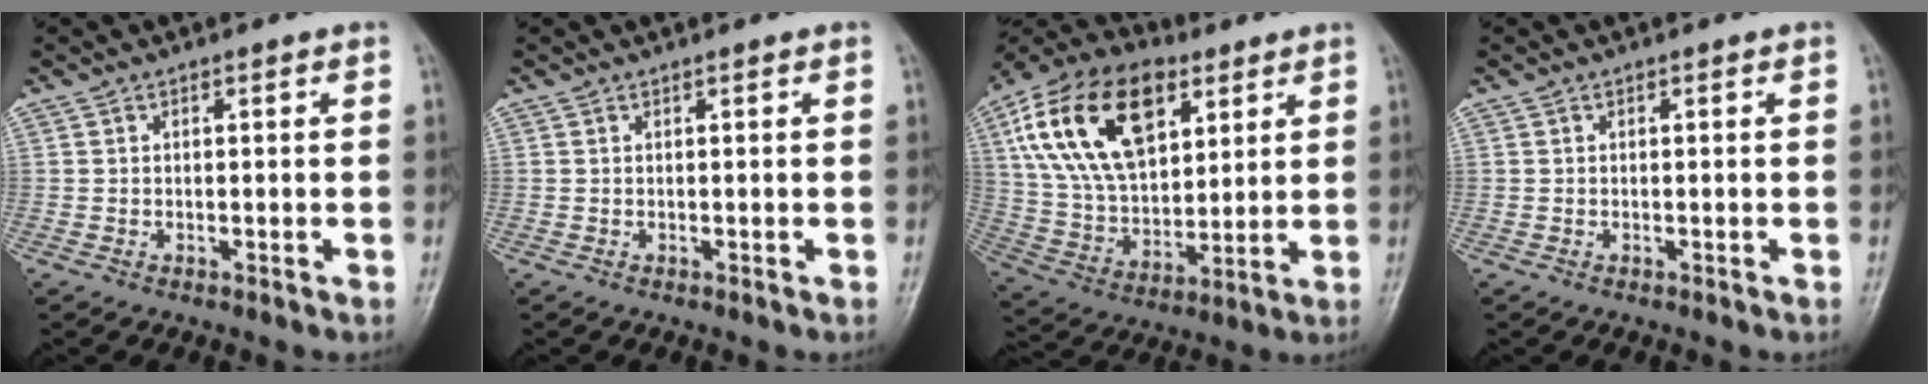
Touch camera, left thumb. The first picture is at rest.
{"total": 0.0}
{"total": 23.8, "force": [9.5, 14.0, 16.7], "torque": [-0.289, -0.012, 0.169]}
{"total": 0.0}